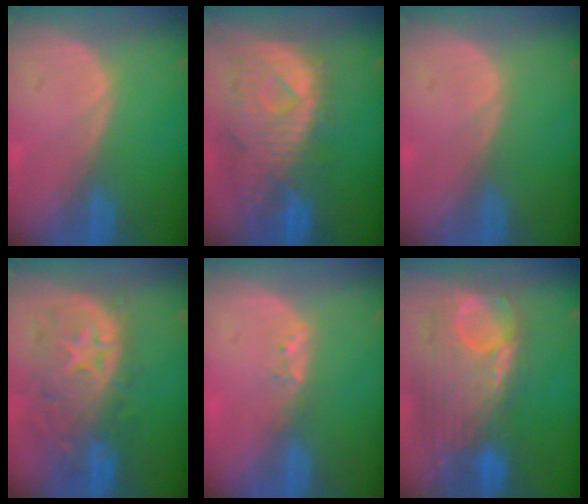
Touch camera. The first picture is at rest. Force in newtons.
{"total": 11.5, "press": 9.9, "slide": 5.8}
{"total": 0.0}
{"total": 11.0, "press": 9.8, "slide": 5.1}
{"total": 1.7, "press": 1.5, "slide": 0.9}
{"total": 12.7, "press": 10.7, "slide": 6.8}